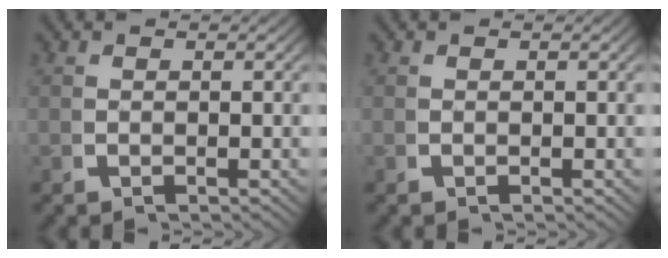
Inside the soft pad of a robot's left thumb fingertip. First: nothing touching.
{"total": 0.0}